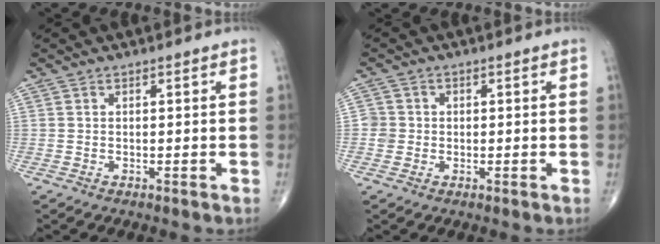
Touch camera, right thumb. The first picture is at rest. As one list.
[{"total": 2.6, "force": [-0.3, 2.6, 0.3], "torque": [0.015, 0.008, -0.009]}]